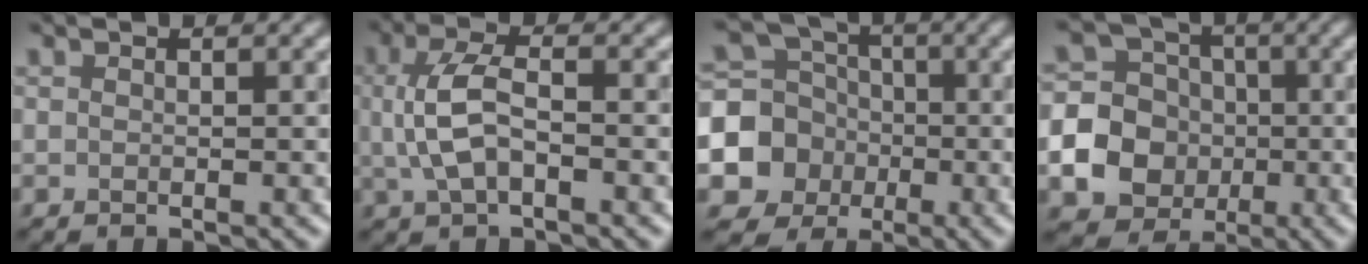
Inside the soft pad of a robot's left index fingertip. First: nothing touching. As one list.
[{"total": 4.3, "force": [-0.1, 2.1, 3.7], "torque": [-0.084, 0.003, -0.002]}, {"total": 6.6, "force": [-2.0, 6.2, 1.5], "torque": [-0.023, -0.008, -0.065]}, {"total": 15.1, "force": [-4.0, 14.3, 3.0], "torque": [-0.106, -0.032, -0.089]}]